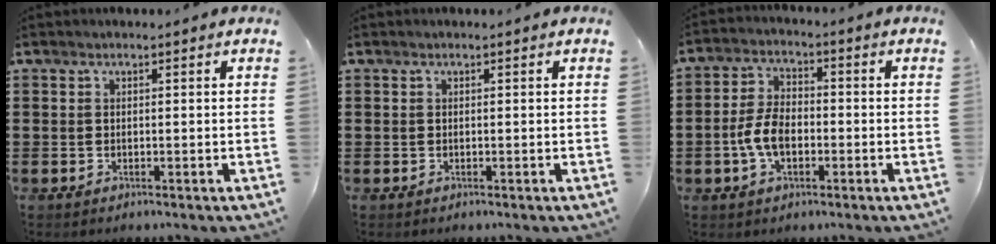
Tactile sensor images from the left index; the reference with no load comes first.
{"total": 0.0}
{"total": 6.3, "force": [-1.5, 3.4, 5.1], "torque": [-0.122, -0.001, -0.035]}